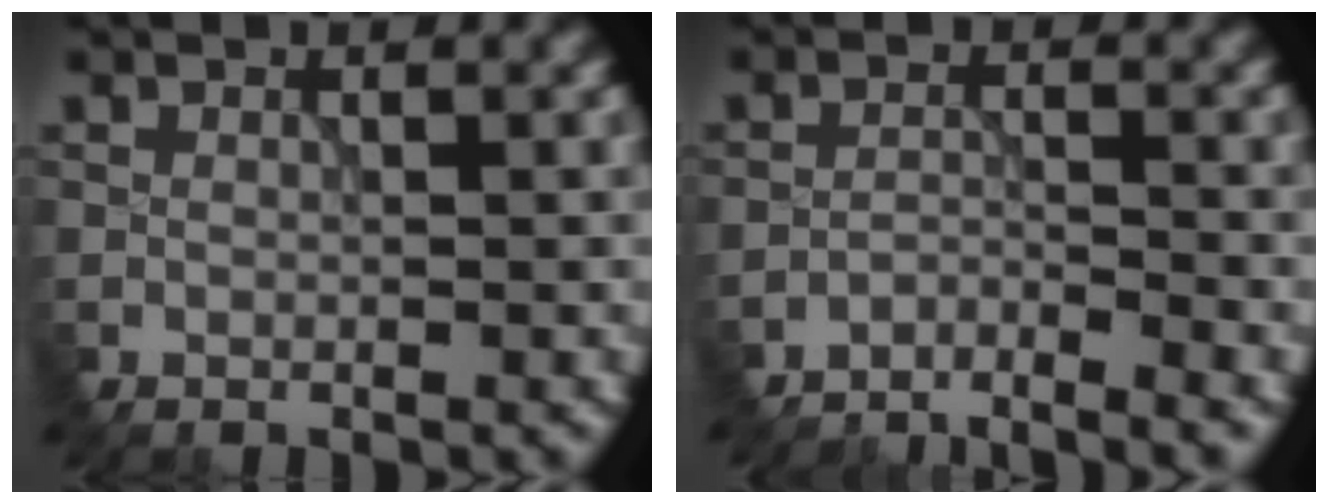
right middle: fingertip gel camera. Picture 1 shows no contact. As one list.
[{"total": 4.0, "force": [-3.9, 0.1, 0.8], "torque": [-0.021, 0.003, -0.075]}]